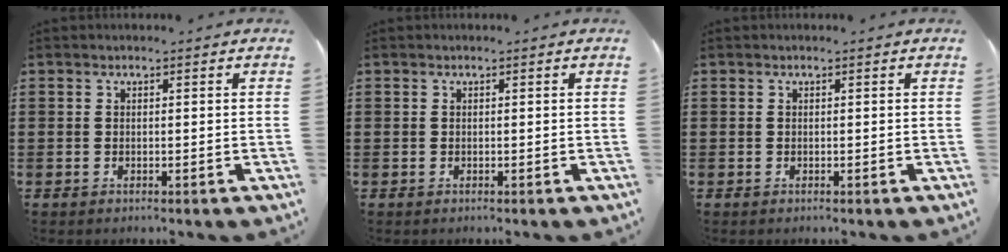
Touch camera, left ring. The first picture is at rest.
{"total": 0.0}
{"total": 0.0}